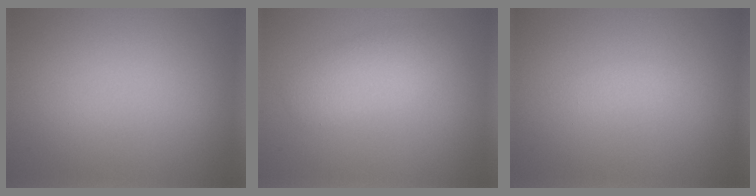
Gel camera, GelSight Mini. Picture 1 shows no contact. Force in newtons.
{"total": 3.0, "press": 3.0, "slide": 0.3}
{"total": 0.8, "press": 0.8, "slide": 0.0}